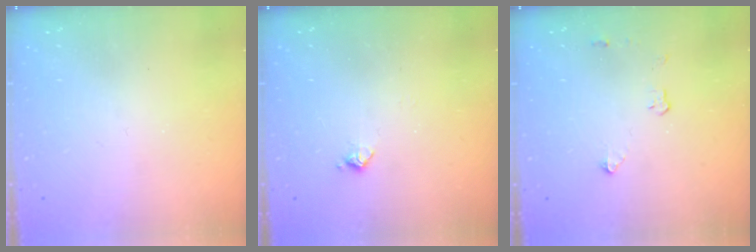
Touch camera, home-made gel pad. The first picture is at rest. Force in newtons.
{"total": 5.7, "press": 5.7, "slide": 0.8}
{"total": 2.9, "press": 2.9, "slide": 0.5}